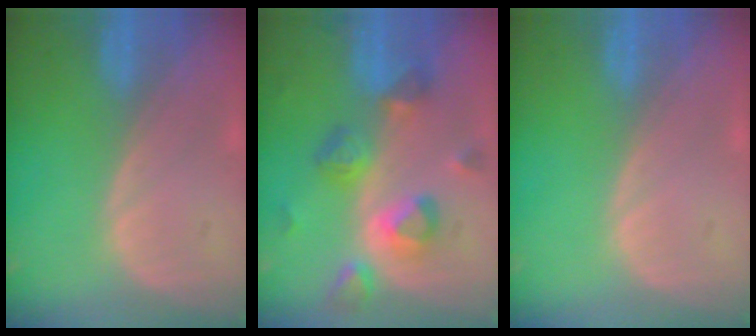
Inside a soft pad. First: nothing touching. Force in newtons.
{"total": 8.4, "press": 7.8, "slide": 3.1}
{"total": 0.0}